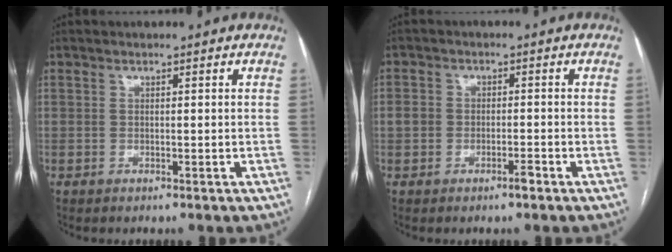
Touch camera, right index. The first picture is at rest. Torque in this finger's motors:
{"motor_torque": [-0.16, 0.11, 0.00, 0.01]}